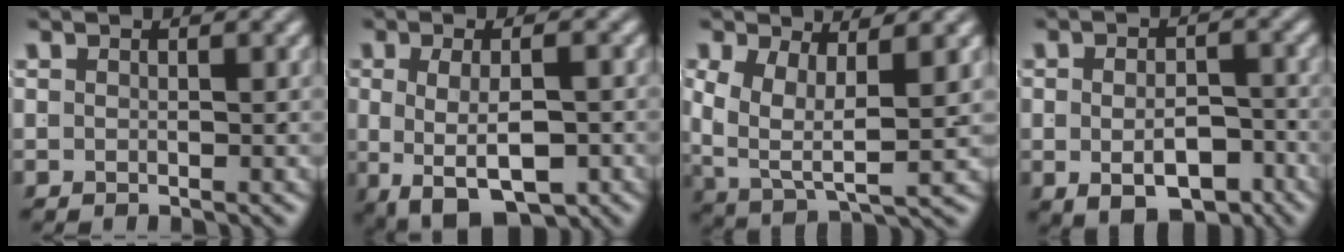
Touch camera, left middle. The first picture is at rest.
{"total": 7.5, "force": [-3.4, 3.4, 5.8], "torque": [-0.106, -0.028, -0.029]}
{"total": 5.8, "force": [0.4, 3.5, 4.6], "torque": [-0.107, -0.032, 0.026]}
{"total": 5.2, "force": [-2.9, 2.5, 3.4], "torque": [-0.044, -0.022, -0.035]}